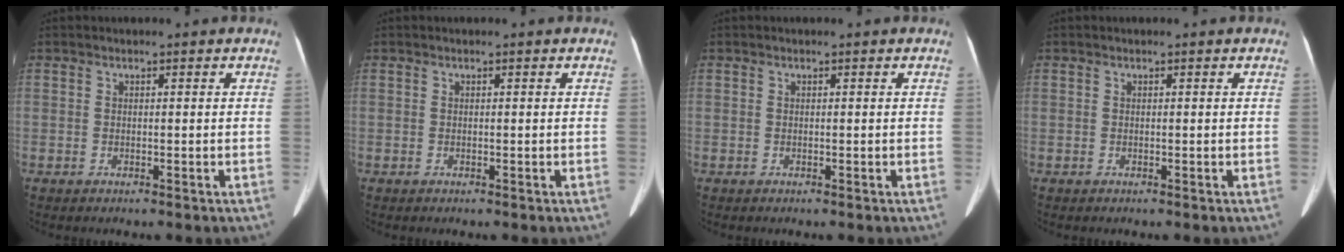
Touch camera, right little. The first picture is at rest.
{"total": 0.0}
{"total": 0.0}
{"total": 0.0}